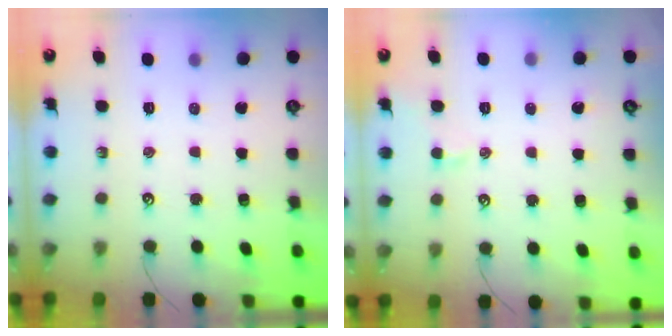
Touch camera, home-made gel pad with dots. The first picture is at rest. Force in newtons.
{"total": 0.9, "press": 0.7, "slide": 0.6}